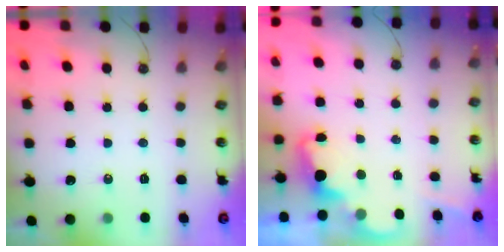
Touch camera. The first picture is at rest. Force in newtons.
{"total": 2.4, "press": 2.3, "slide": 0.5}